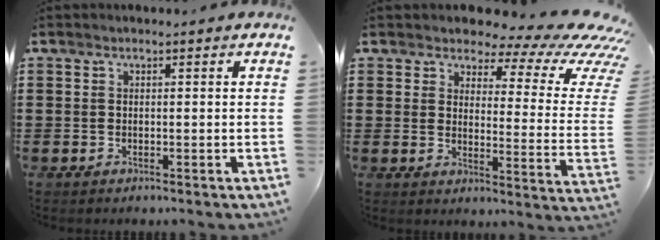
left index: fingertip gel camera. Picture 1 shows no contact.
{"total": 6.5, "force": [4.9, 2.3, 3.6], "torque": [-0.070, -0.037, 0.081]}